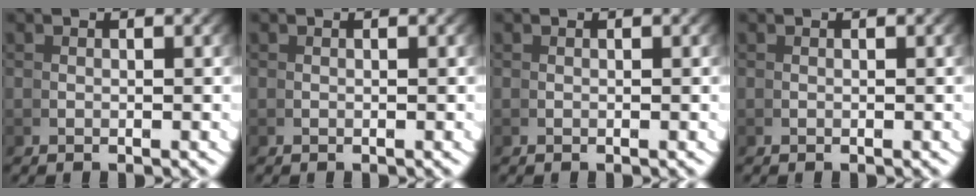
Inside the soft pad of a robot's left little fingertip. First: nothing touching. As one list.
[{"total": 0.0}, {"total": 0.0}, {"total": 0.0}]